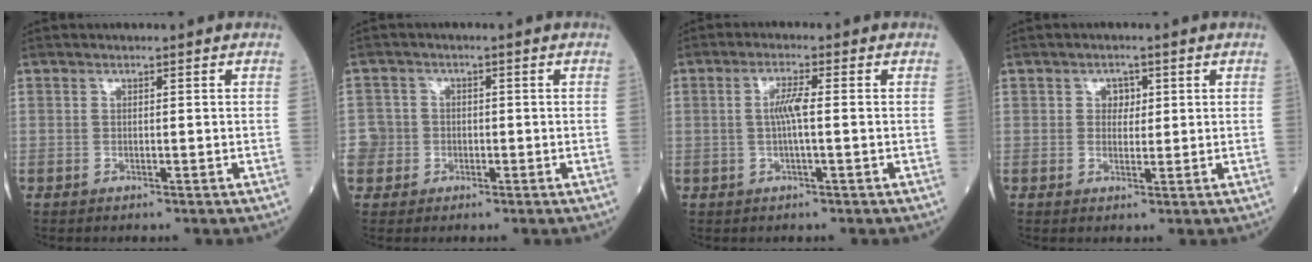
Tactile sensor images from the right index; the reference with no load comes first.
{"total": 3.5, "force": [-1.0, 3.3, -0.2], "torque": [0.014, 0.013, -0.022]}
{"total": 3.5, "force": [0.0, 0.1, 3.5], "torque": [-0.072, 0.003, 0.000]}
{"total": 2.1, "force": [0.6, 1.7, 1.2], "torque": [-0.011, 0.002, 0.006]}